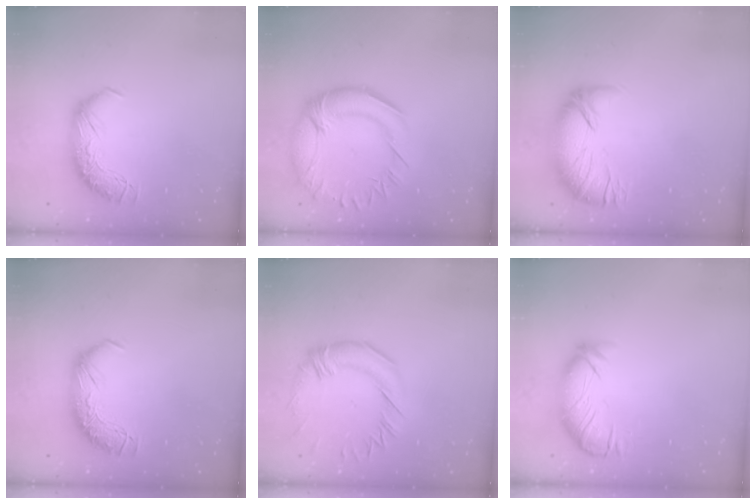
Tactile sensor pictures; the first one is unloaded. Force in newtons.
{"total": 5.7, "press": 5.0, "slide": 2.8}
{"total": 2.7, "press": 1.5, "slide": 2.2}
{"total": 0.0}
{"total": 1.5, "press": 0.9, "slide": 1.1}
{"total": 3.2, "press": 2.6, "slide": 1.8}